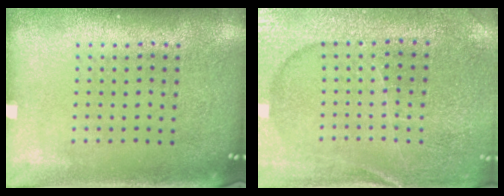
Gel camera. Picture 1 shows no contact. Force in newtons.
{"total": 1.8, "press": 1.8, "slide": 0.2}